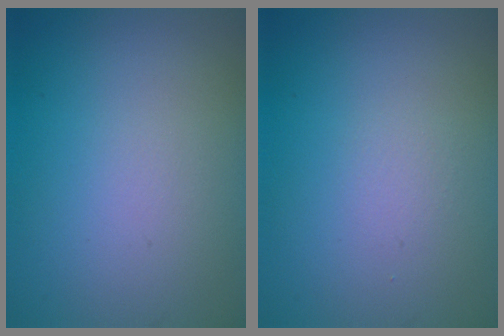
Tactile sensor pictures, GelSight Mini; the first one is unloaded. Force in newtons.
{"total": 0.0}